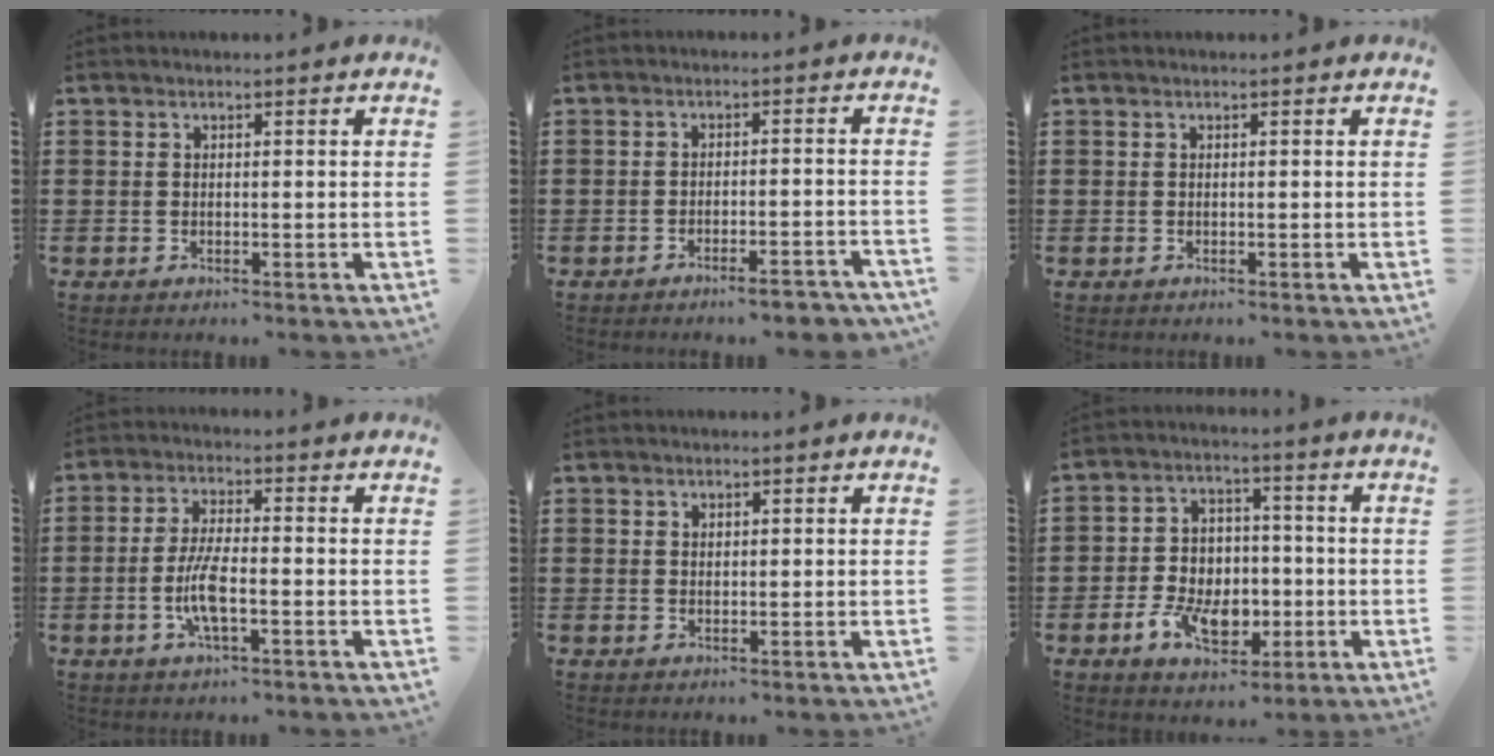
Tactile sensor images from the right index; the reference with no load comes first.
{"total": 3.6, "force": [-3.1, -0.1, 1.7], "torque": [-0.028, -0.004, -0.058]}
{"total": 0.0}
{"total": 6.1, "force": [-1.8, 1.5, 5.7], "torque": [-0.129, -0.010, -0.041]}
{"total": 0.9, "force": [0.7, 0.5, 0.1], "torque": [-0.004, 0.001, 0.014]}
{"total": 8.3, "force": [-2.5, 6.0, 5.2], "torque": [-0.096, 0.018, -0.042]}